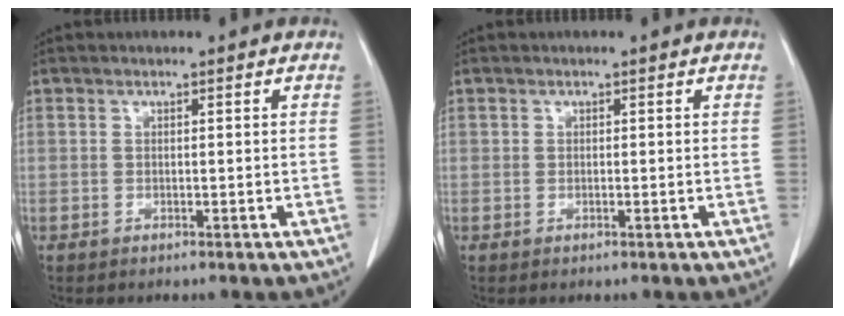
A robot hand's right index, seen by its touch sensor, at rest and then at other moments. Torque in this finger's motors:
{"motor_torque": [-0.04, 0.06, -0.01, 0.01]}